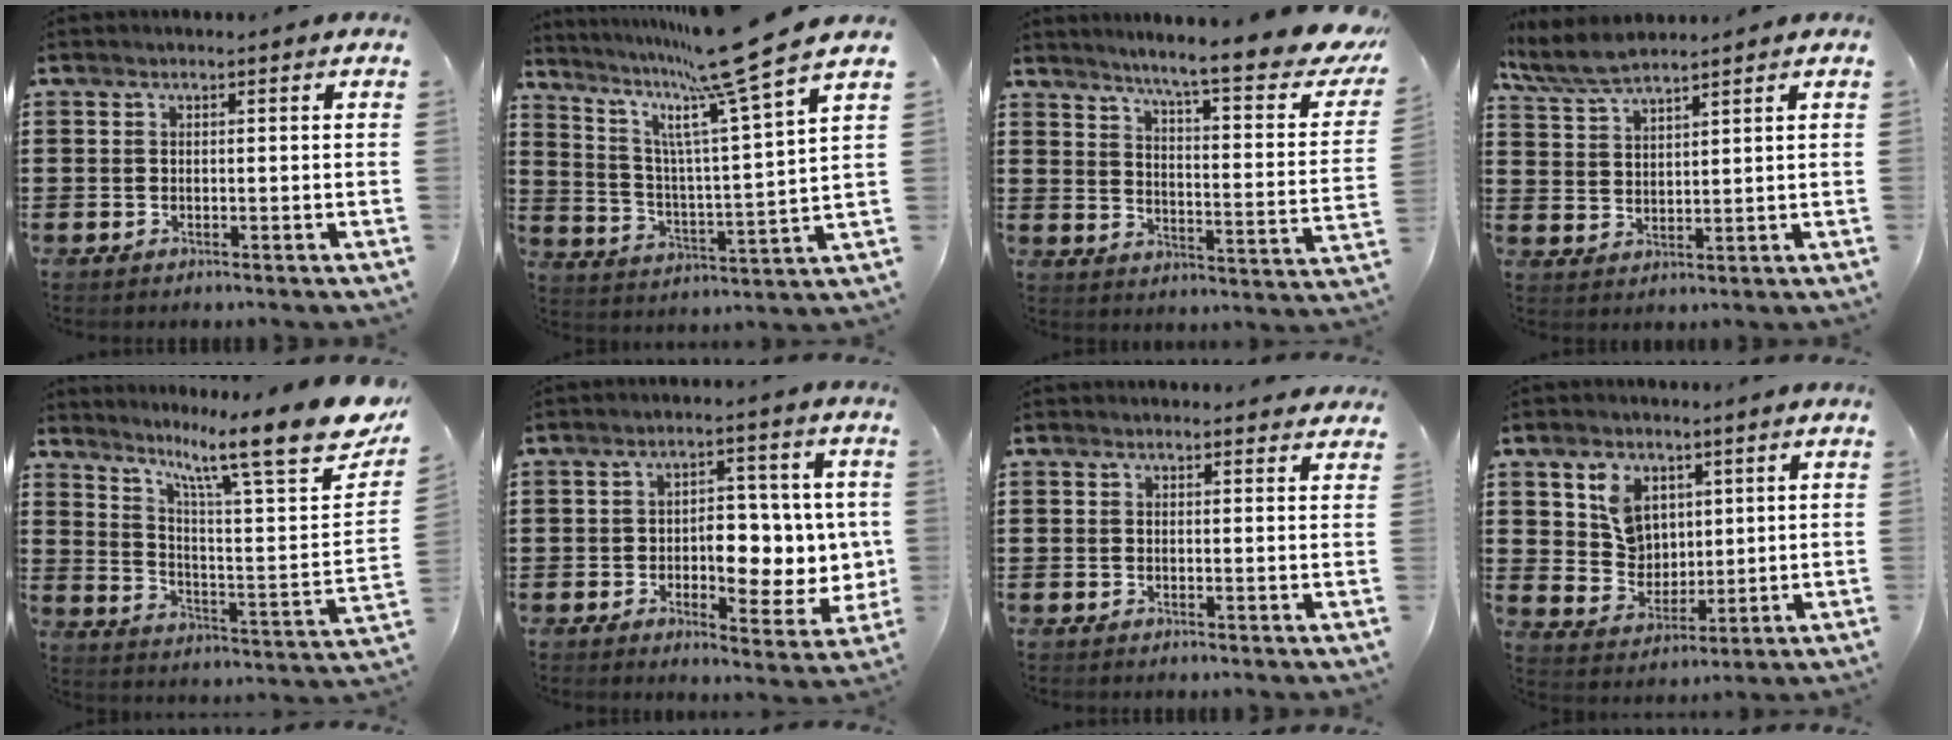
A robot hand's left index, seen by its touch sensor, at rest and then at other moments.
{"total": 12.1, "force": [9.6, -0.4, 7.4], "torque": [-0.156, -0.069, 0.146]}
{"total": 8.4, "force": [6.6, 0.0, 5.1], "torque": [-0.100, -0.053, 0.099]}
{"total": 5.4, "force": [4.8, 1.1, 2.2], "torque": [-0.058, -0.007, 0.089]}
{"total": 14.1, "force": [10.3, 0.9, 9.6], "torque": [-0.181, -0.077, 0.154]}
{"total": 7.4, "force": [-0.2, 3.9, 6.3], "torque": [-0.096, 0.000, -0.009]}
{"total": 1.3, "force": [1.2, 0.2, 0.0], "torque": [-0.003, 0.002, 0.024]}
{"total": 6.8, "force": [3.2, 5.4, 2.7], "torque": [-0.062, 0.011, 0.057]}